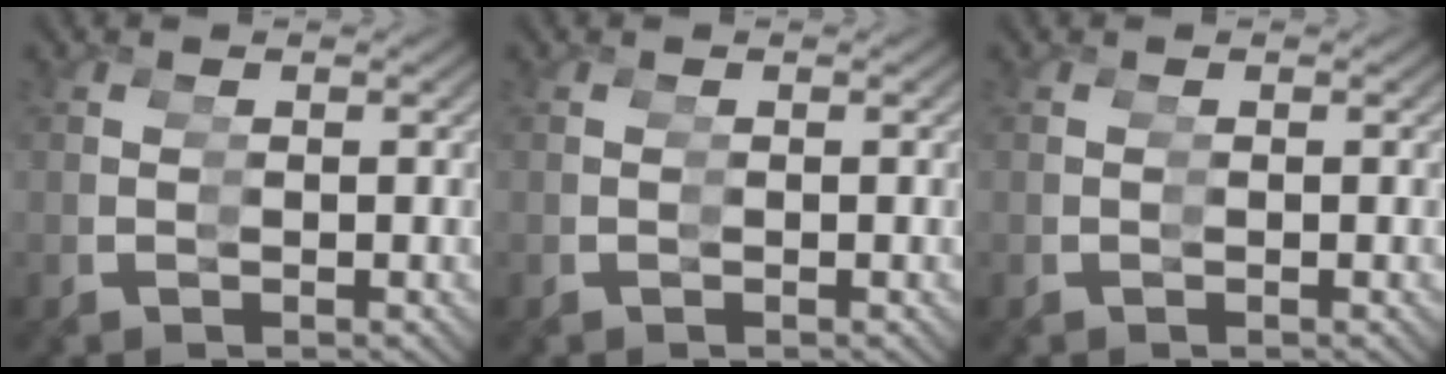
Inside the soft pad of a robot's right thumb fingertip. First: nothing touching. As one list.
[{"total": 0.0}, {"total": 0.0}]